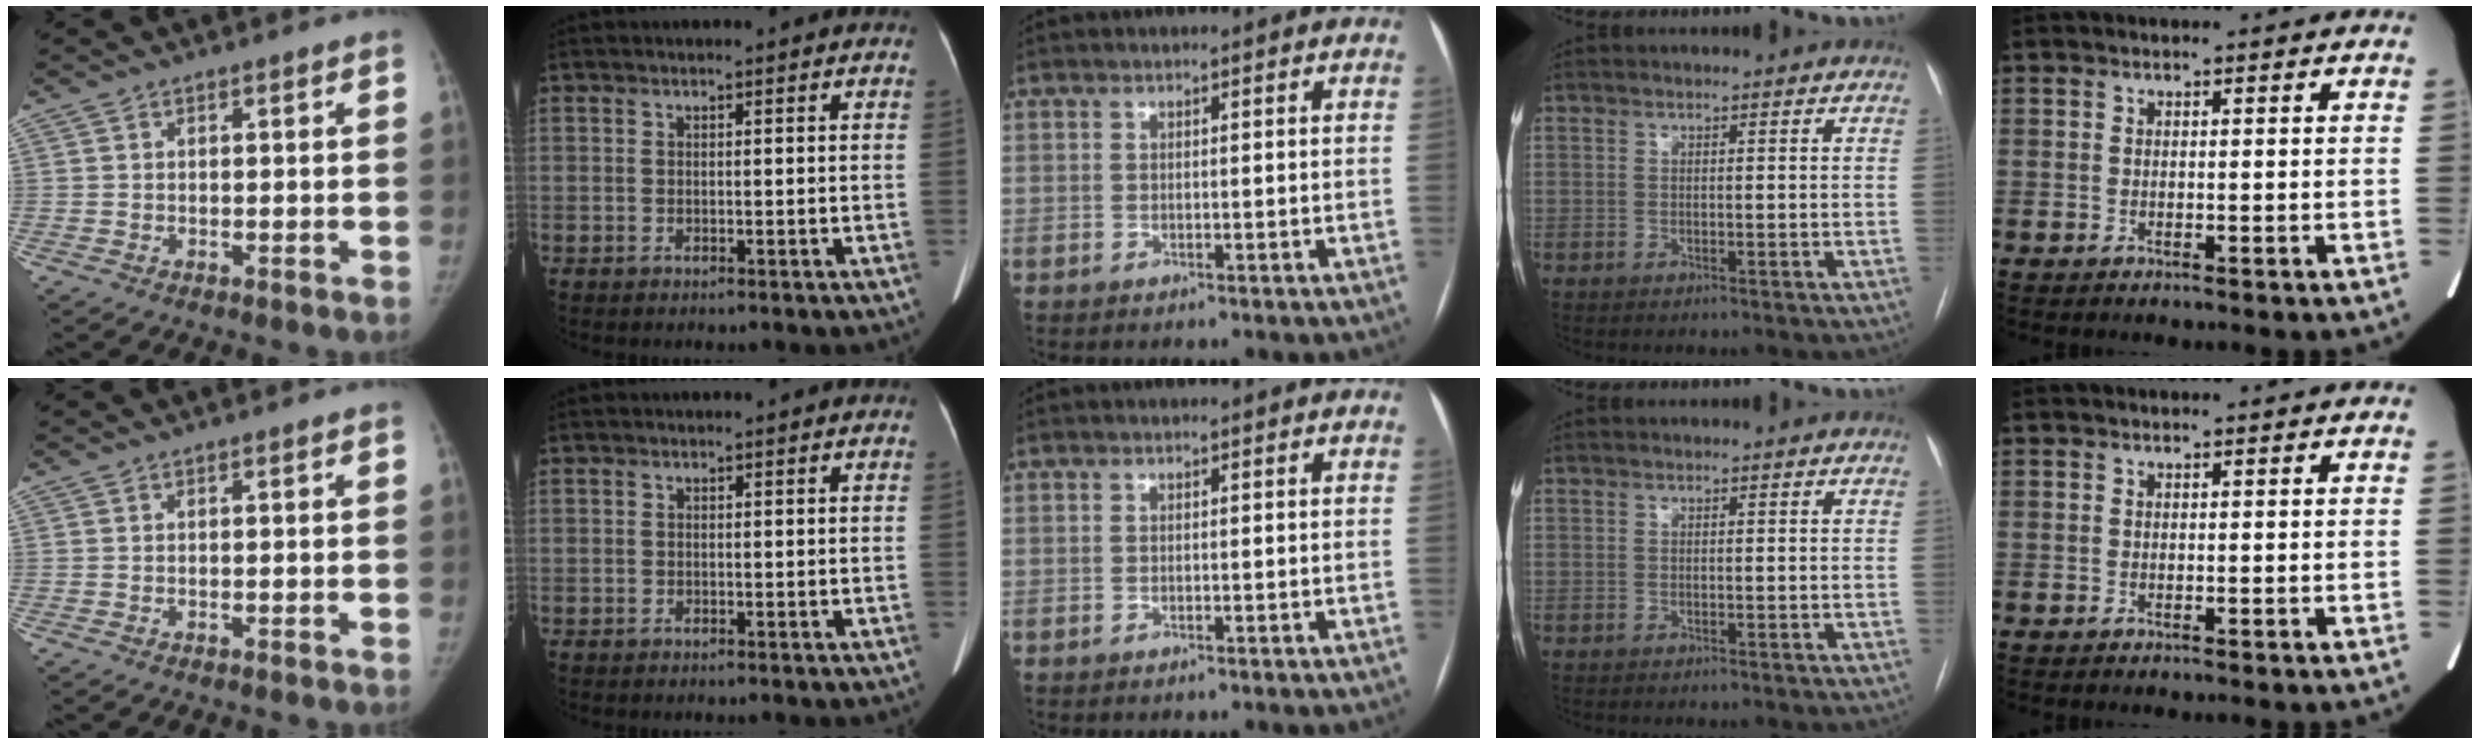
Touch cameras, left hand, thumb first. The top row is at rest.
{"index": {"total": 2.2, "force": [-1.1, -1.6, -1.1], "torque": [0.016, -0.012, -0.019]}}